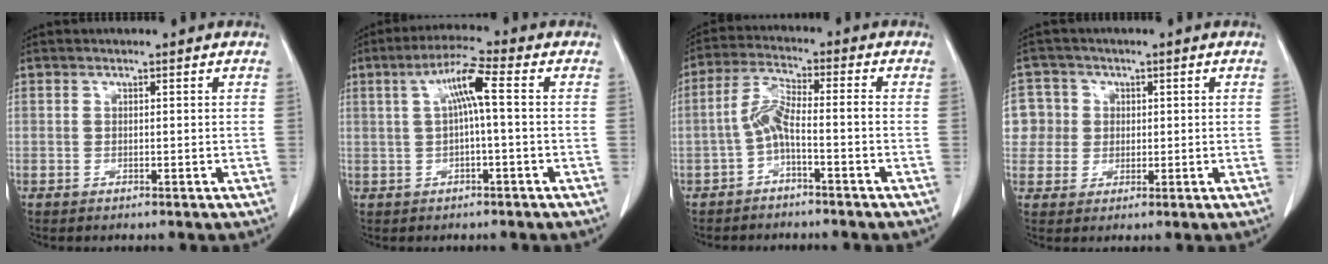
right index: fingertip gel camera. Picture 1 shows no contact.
{"total": 6.2, "force": [0.9, 0.6, 6.1], "torque": [-0.116, 0.022, 0.017]}
{"total": 5.8, "force": [-2.3, 1.0, 5.3], "torque": [-0.115, 0.022, -0.045]}
{"total": 8.3, "force": [1.3, 8.1, 0.9], "torque": [-0.030, 0.038, 0.036]}